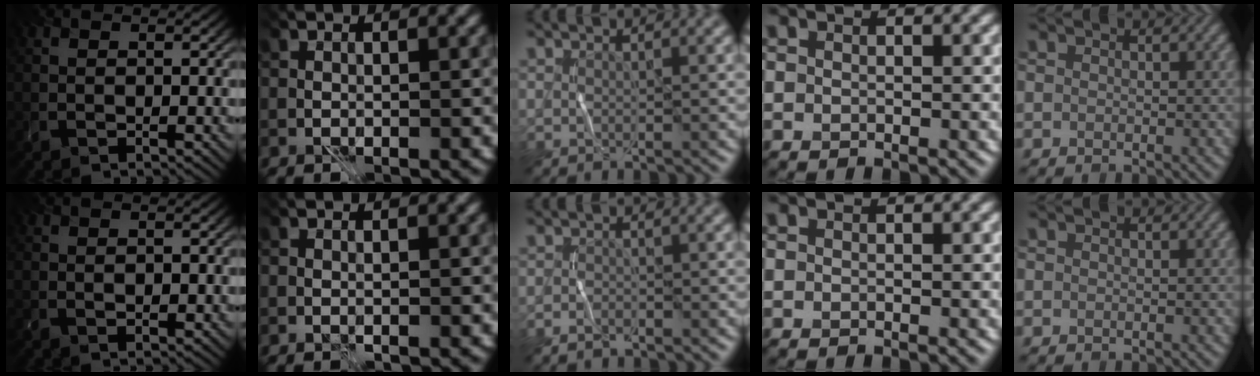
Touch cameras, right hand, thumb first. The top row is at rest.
{"thumb": {"total": 1.0, "force": [0.1, 0.5, 0.9], "torque": [-0.011, -0.003, 0.004]}, "middle": {"total": 1.0, "force": [-0.9, 0.3, 0.4], "torque": [-0.011, 0.005, -0.018]}}